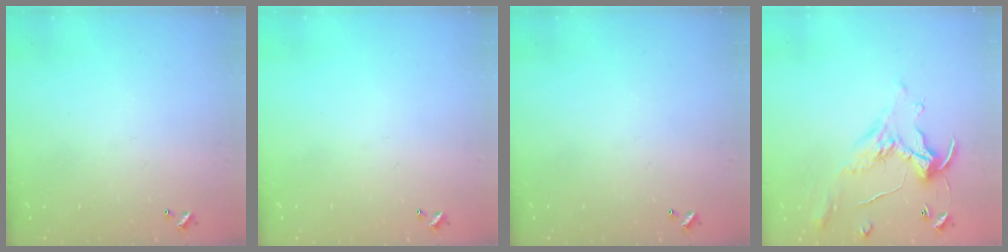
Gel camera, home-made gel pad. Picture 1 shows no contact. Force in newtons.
{"total": 0.0}
{"total": 0.0}
{"total": 1.1, "press": 0.8, "slide": 0.9}